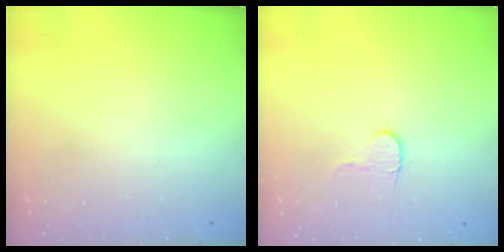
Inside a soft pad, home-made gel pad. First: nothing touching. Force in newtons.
{"total": 5.5, "press": 5.4, "slide": 0.5}